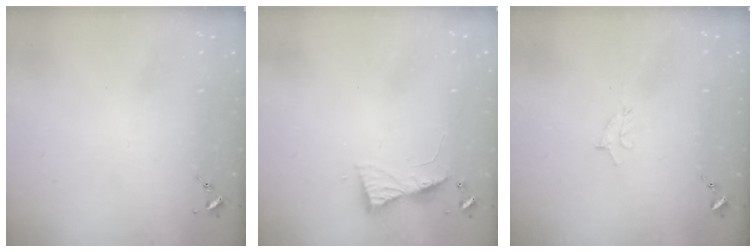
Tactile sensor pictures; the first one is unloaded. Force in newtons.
{"total": 5.8, "press": 5.8, "slide": 0.5}
{"total": 5.6, "press": 5.6, "slide": 0.6}